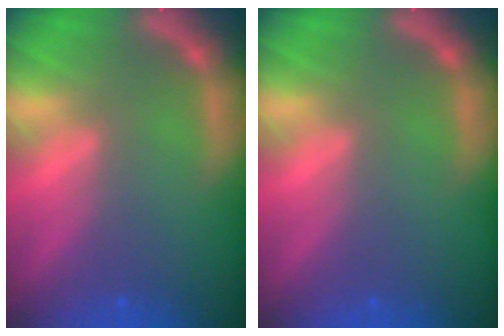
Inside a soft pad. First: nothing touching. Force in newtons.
{"total": 0.0}